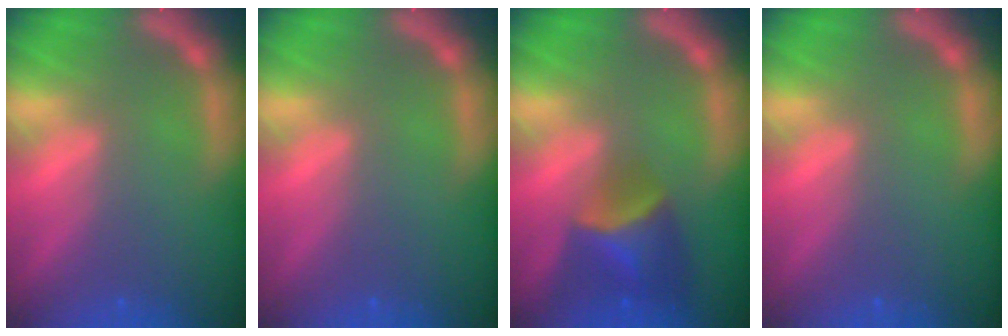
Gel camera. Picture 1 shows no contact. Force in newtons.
{"total": 0.0}
{"total": 5.5}
{"total": 0.0}